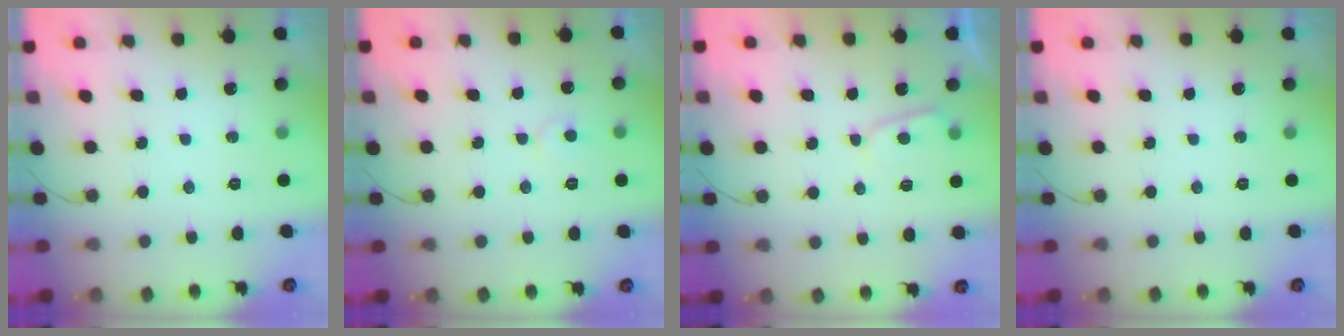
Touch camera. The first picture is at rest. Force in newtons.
{"total": 3.4, "press": 3.4, "slide": 0.3}
{"total": 3.1, "press": 3.1, "slide": 0.4}
{"total": 0.0}